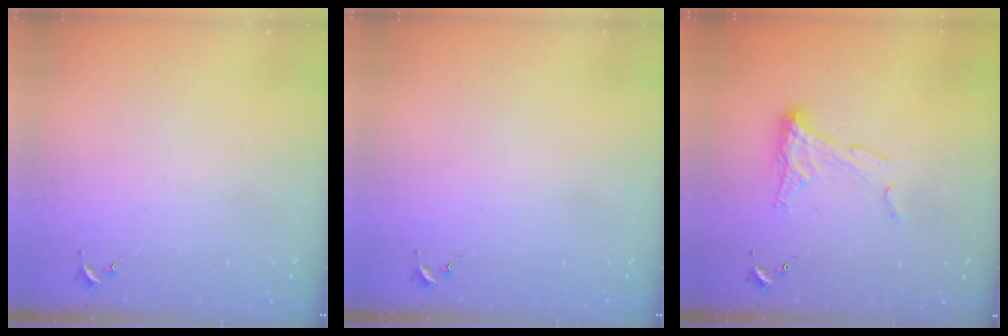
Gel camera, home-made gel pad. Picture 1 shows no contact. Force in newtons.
{"total": 0.0}
{"total": 10.1, "press": 10.1, "slide": 0.8}